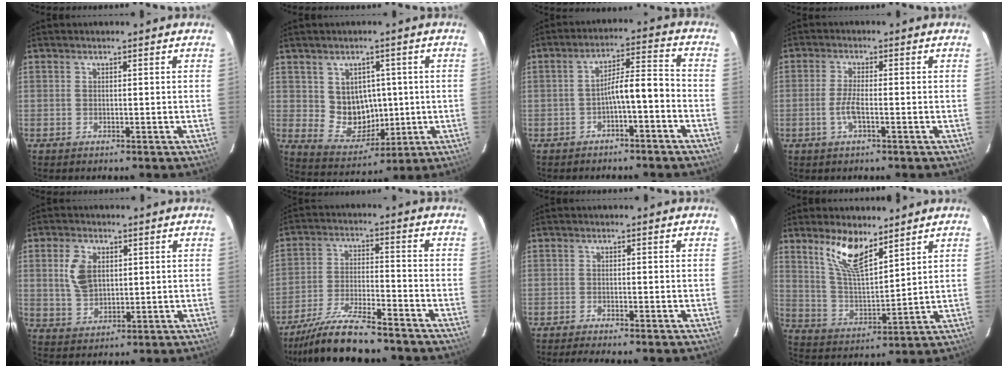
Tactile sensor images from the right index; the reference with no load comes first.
{"total": 8.5, "force": [0.9, 7.7, 3.3], "torque": [-0.065, 0.002, 0.036]}
{"total": 6.0, "force": [-3.1, 0.9, 5.1], "torque": [-0.089, 0.022, -0.042]}
{"total": 3.4, "force": [-1.2, 0.5, 3.1], "torque": [-0.068, -0.001, -0.025]}
{"total": 7.2, "force": [1.9, 4.7, 5.1], "torque": [-0.103, 0.009, 0.043]}
{"total": 13.5, "force": [-12.1, 1.5, 5.8], "torque": [-0.123, -0.015, -0.209]}
{"total": 3.1, "force": [-2.8, -0.3, 1.3], "torque": [-0.033, -0.007, -0.046]}
{"total": 10.7, "force": [7.4, 3.1, 7.0], "torque": [-0.133, 0.002, 0.150]}